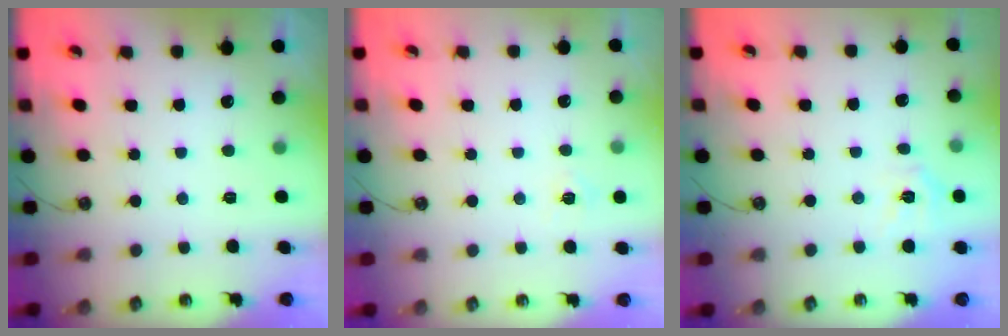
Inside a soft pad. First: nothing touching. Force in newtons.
{"total": 3.7, "press": 3.7, "slide": 0.4}
{"total": 7.8, "press": 7.8, "slide": 0.9}